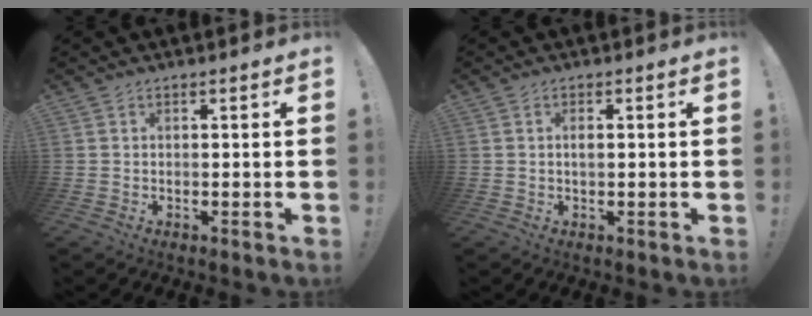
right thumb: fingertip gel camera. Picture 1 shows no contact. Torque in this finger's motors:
{"motor_torque": [-0.07, 0.01, -0.23, -0.03, 0.00]}